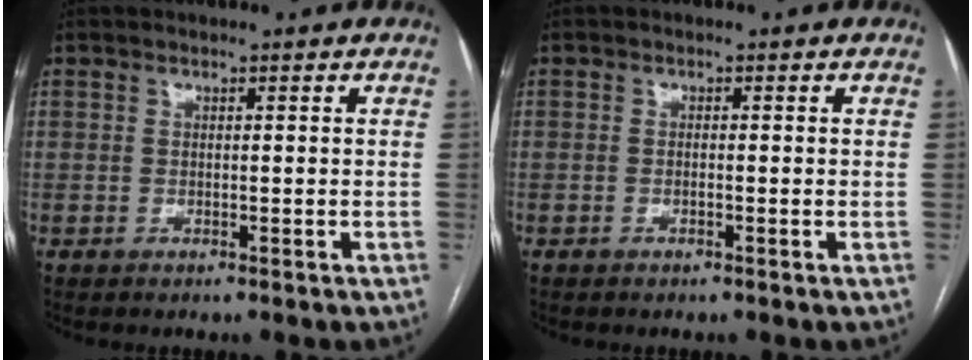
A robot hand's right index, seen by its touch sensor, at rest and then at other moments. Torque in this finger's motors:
{"motor_torque": [-0.08, -0.01, -0.03, 0.00]}